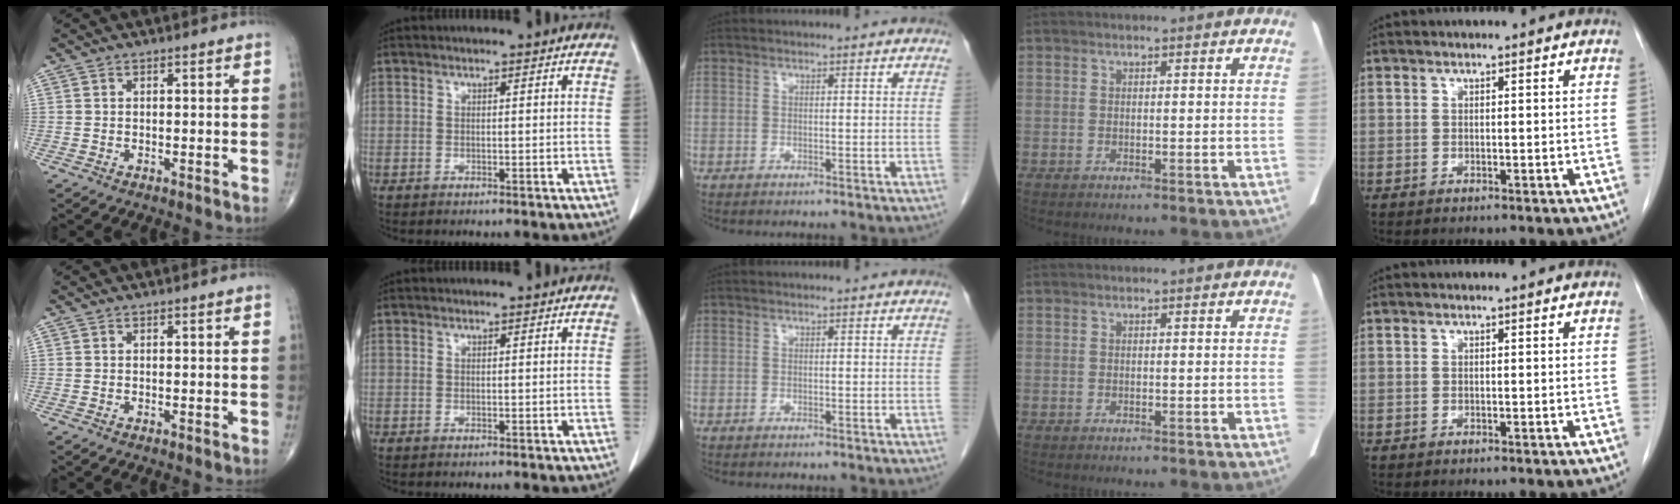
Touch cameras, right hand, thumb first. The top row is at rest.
{}